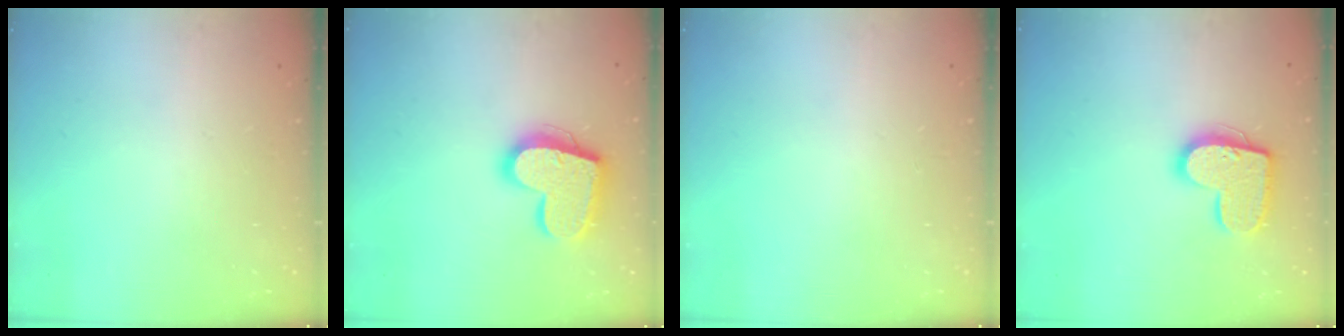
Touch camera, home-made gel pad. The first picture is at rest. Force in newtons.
{"total": 18.3, "press": 18.2, "slide": 1.4}
{"total": 0.0}
{"total": 15.7, "press": 15.6, "slide": 0.9}